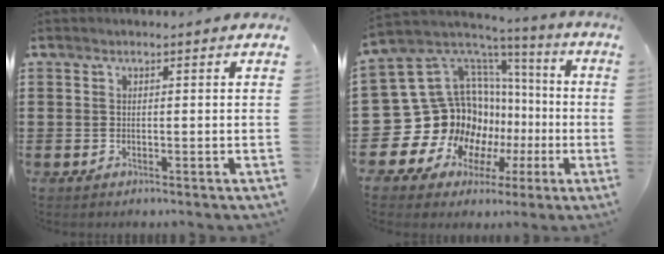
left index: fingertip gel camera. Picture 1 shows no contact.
{"total": 17.8, "force": [-2.2, 15.7, 8.0], "torque": [-0.209, -0.047, 0.015]}